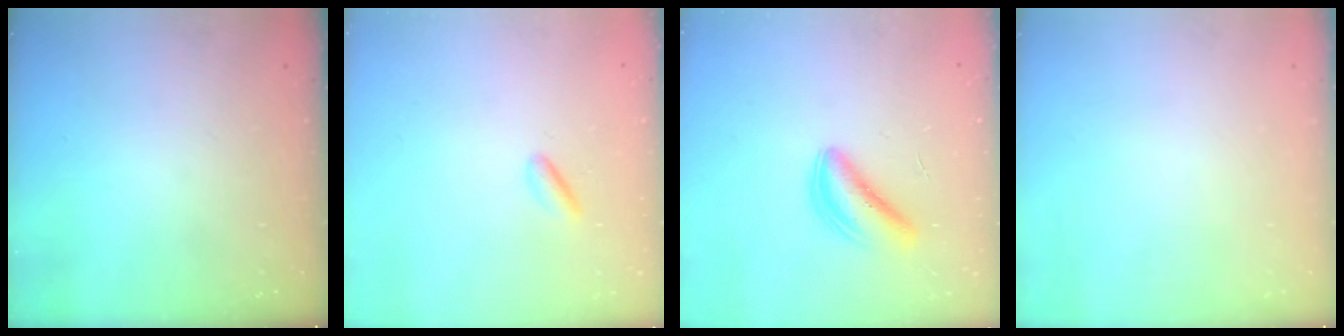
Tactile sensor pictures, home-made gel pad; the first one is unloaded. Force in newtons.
{"total": 2.2, "press": 2.1, "slide": 0.6}
{"total": 6.1, "press": 6.1, "slide": 0.5}
{"total": 0.0}